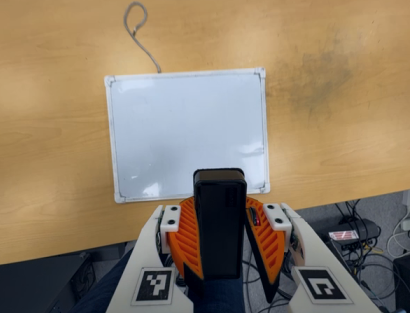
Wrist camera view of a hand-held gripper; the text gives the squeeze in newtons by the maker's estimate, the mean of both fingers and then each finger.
{"total": 8.5, "left": 8.5, "right": 8.6}